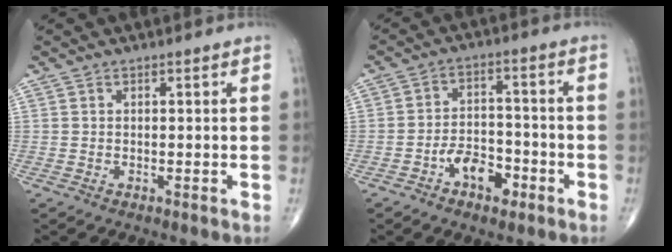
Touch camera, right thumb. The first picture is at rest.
{"total": 7.5, "force": [-3.8, 4.3, 4.8], "torque": [-0.057, 0.035, -0.064]}